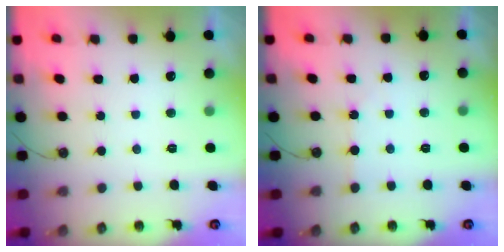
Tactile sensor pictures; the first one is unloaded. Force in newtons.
{"total": 1.9, "press": 1.8, "slide": 0.4}